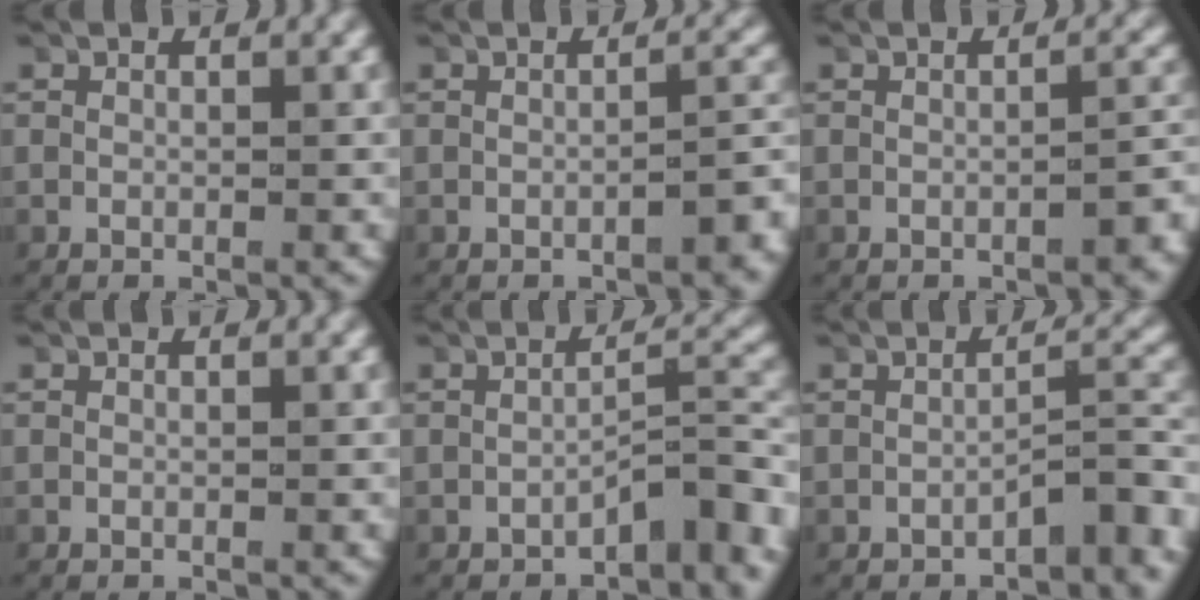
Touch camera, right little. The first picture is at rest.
{"total": 2.4, "force": [-1.4, 0.6, 1.9], "torque": [-0.020, 0.007, -0.022]}
{"total": 1.8, "force": [-1.0, 0.4, 1.4], "torque": [-0.017, 0.006, -0.017]}
{"total": 0.0}
{"total": 3.8, "force": [-2.3, 1.0, 2.9], "torque": [-0.029, 0.005, -0.033]}
{"total": 3.5, "force": [-2.4, 0.8, 2.4], "torque": [-0.021, 0.005, -0.034]}